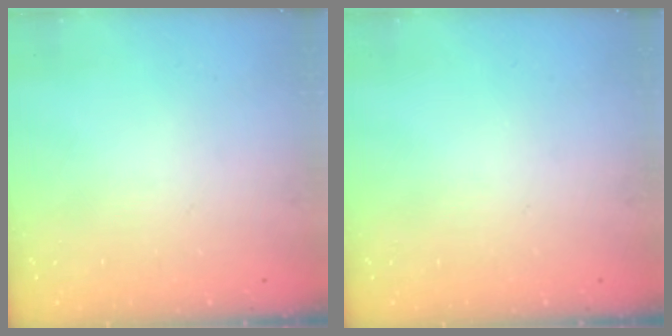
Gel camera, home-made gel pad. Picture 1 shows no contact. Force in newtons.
{"total": 0.0}